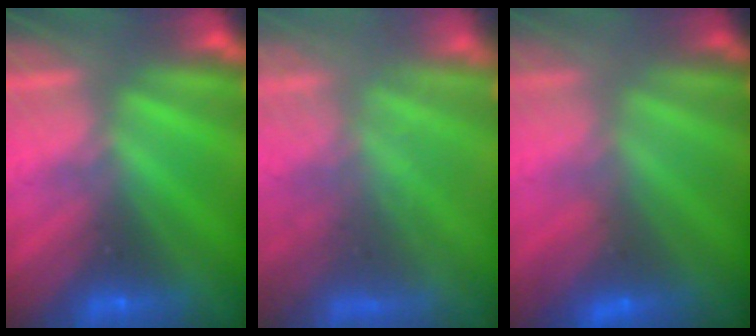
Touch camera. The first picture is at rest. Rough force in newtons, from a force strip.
{"total": 7.5}
{"total": 2.8}